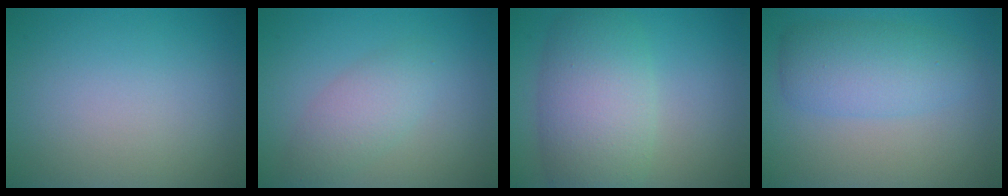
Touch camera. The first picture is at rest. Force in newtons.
{"total": 2.8, "press": 2.8, "slide": 0.2}
{"total": 7.5, "press": 7.5, "slide": 0.4}
{"total": 4.5, "press": 4.5, "slide": 0.1}